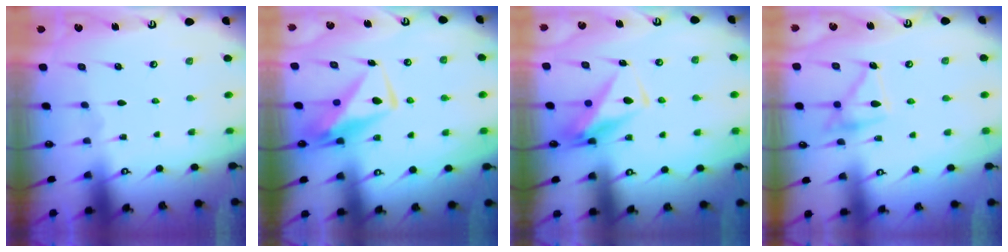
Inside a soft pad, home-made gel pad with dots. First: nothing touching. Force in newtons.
{"total": 7.5, "press": 7.5, "slide": 0.9}
{"total": 7.5, "press": 7.4, "slide": 1.5}
{"total": 14.8, "press": 14.8, "slide": 0.9}